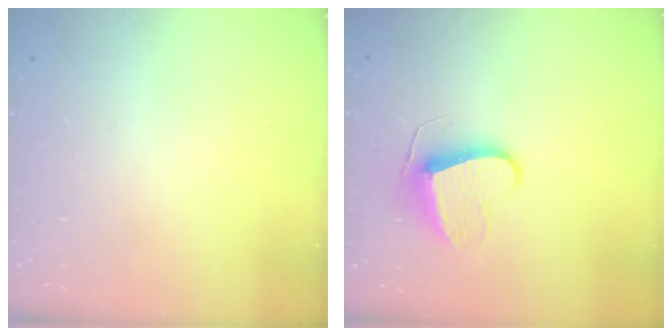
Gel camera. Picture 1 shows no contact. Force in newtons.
{"total": 9.2, "press": 9.2, "slide": 0.3}